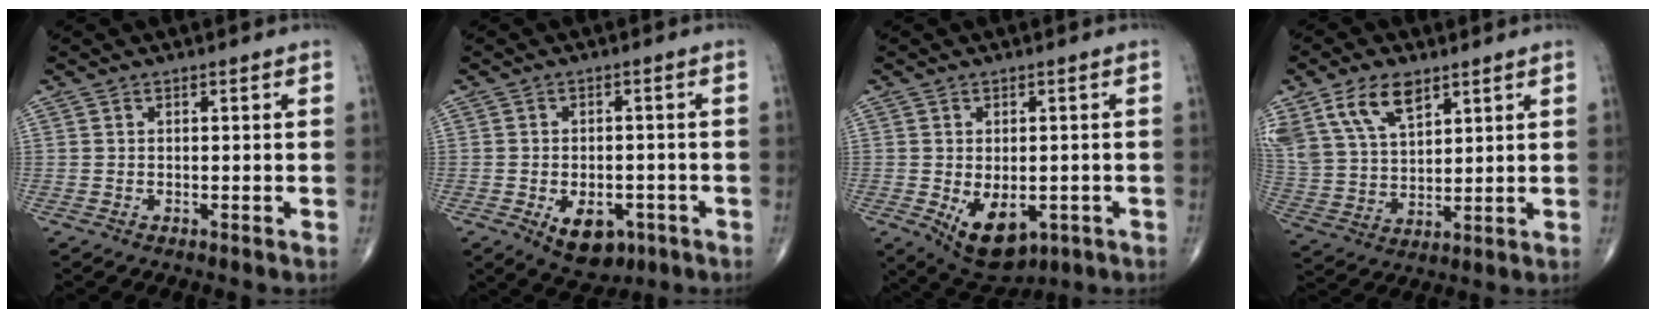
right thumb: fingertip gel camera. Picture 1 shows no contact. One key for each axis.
{"total": 8.0, "fx": -3.3, "fy": 5.0, "fz": 5.3, "tx": -0.064, "ty": 0.010, "tz": -0.036}
{"total": 9.8, "fx": -2.9, "fy": 5.9, "fz": 7.3, "tx": -0.094, "ty": -0.006, "tz": -0.026}
{"total": 13.5, "fx": 7.8, "fy": 7.3, "fz": 8.1, "tx": -0.146, "ty": -0.021, "tz": 0.159}